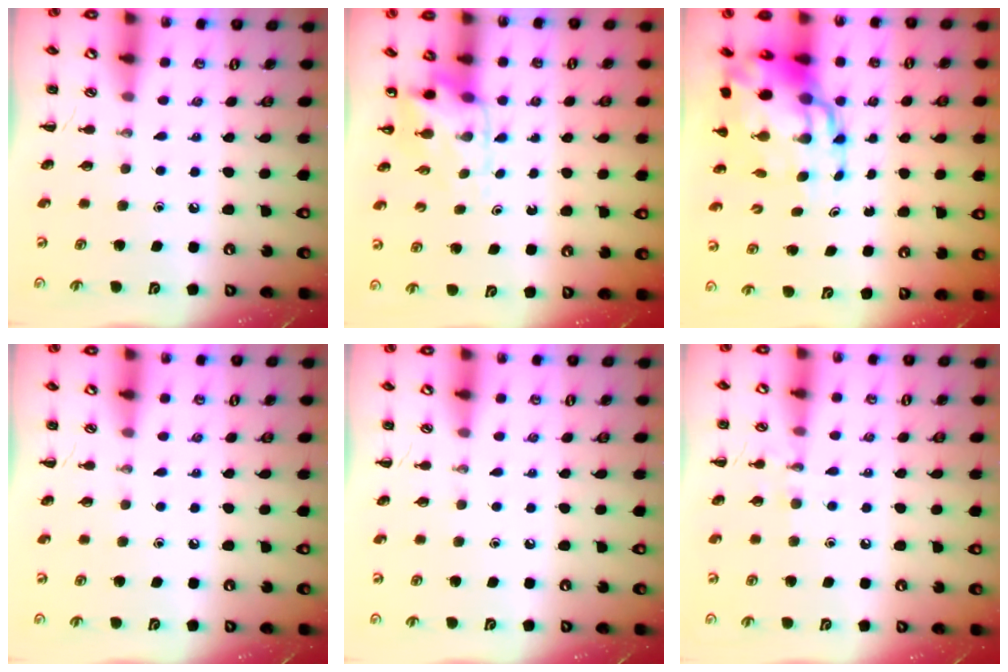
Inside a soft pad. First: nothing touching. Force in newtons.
{"total": 4.6, "press": 4.6, "slide": 0.5}
{"total": 15.4, "press": 14.8, "slide": 4.2}
{"total": 0.0}
{"total": 0.0}
{"total": 7.0, "press": 6.8, "slide": 1.5}